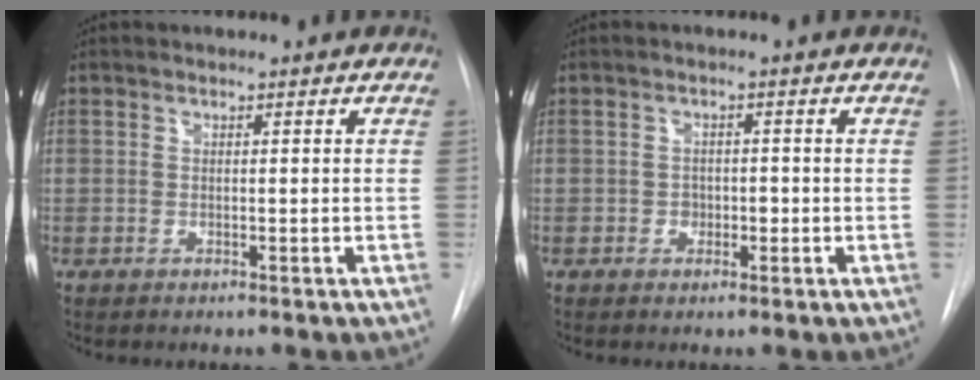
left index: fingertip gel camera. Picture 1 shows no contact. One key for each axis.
{"total": 1.6, "fx": -0.4, "fy": 1.3, "fz": 0.8, "tx": -0.009, "ty": 0.005, "tz": -0.005}